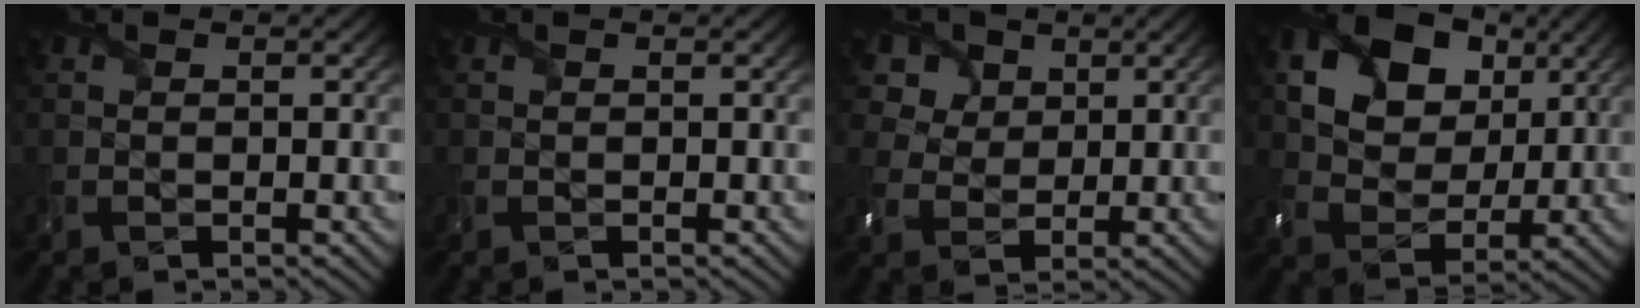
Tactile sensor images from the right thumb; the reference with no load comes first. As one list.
[{"total": 0.0}, {"total": 7.6, "force": [4.2, 5.7, 2.8], "torque": [-0.112, -0.002, 0.082]}, {"total": 13.3, "force": [6.0, 9.4, 7.4], "torque": [-0.166, 0.026, 0.100]}]